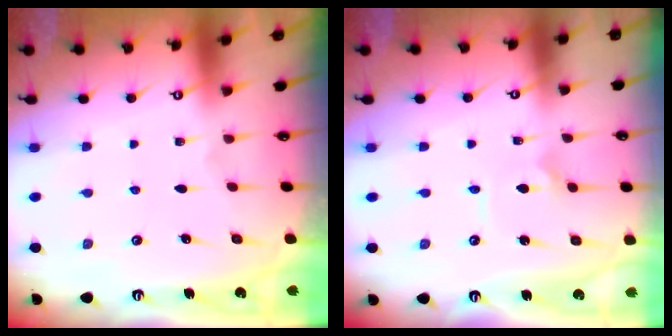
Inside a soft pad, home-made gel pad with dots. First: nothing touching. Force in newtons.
{"total": 2.3, "press": 2.3, "slide": 0.1}